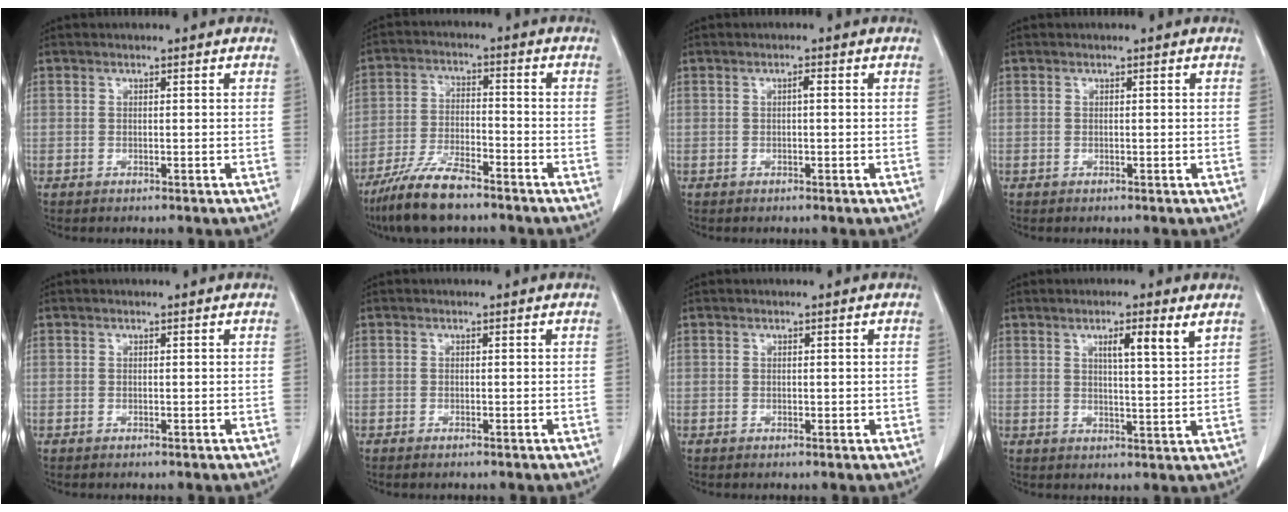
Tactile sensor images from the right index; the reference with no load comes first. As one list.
[{"total": 9.9, "force": [-7.6, 2.2, 6.0], "torque": [-0.118, -0.020, -0.142]}, {"total": 0.9, "force": [0.1, 0.2, 0.8], "torque": [-0.014, 0.002, 0.001]}, {"total": 0.0}, {"total": 0.0}, {"total": 0.8, "force": [-0.6, 0.1, 0.5], "torque": [-0.011, -0.002, -0.008]}, {"total": 0.9, "force": [0.2, 0.6, 0.7], "torque": [-0.011, -0.002, 0.004]}, {"total": 5.5, "force": [3.1, 0.0, 4.6], "torque": [-0.071, -0.003, 0.046]}]